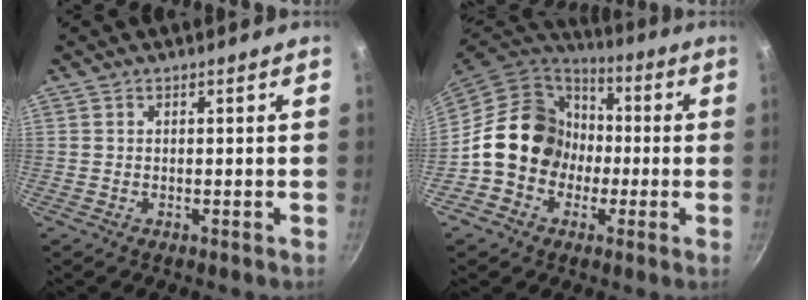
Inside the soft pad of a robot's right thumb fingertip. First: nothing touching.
{"total": 17.1, "force": [-1.6, 14.8, 8.5], "torque": [-0.101, 0.048, -0.034]}